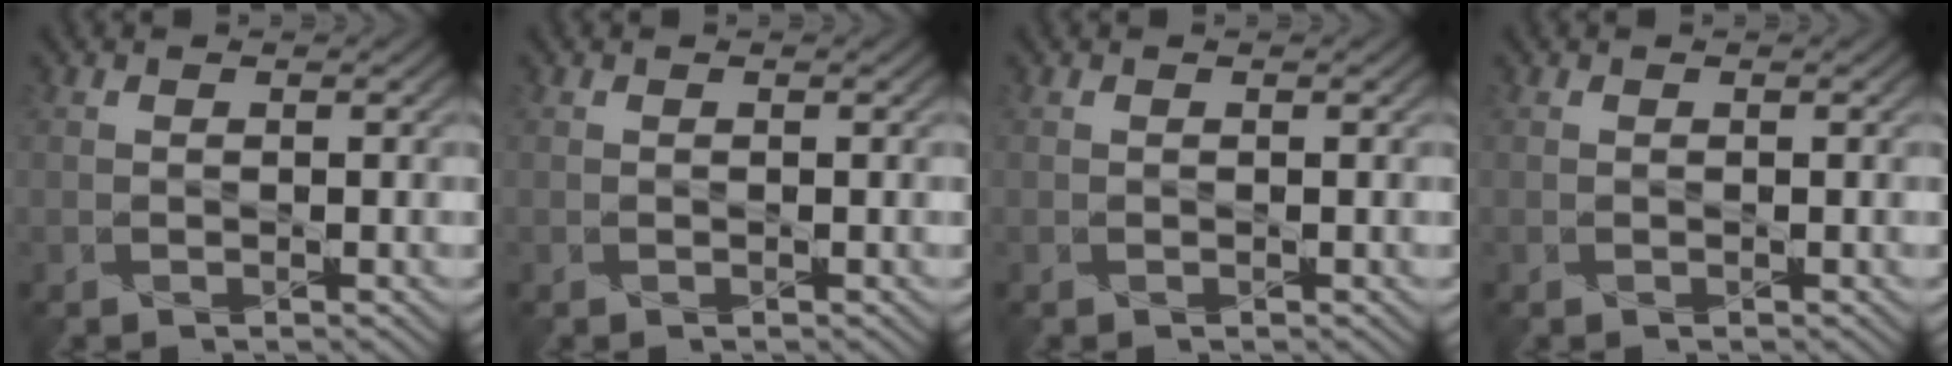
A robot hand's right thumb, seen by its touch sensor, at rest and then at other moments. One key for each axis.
{"total": 0.0}
{"total": 0.0}
{"total": 0.0}